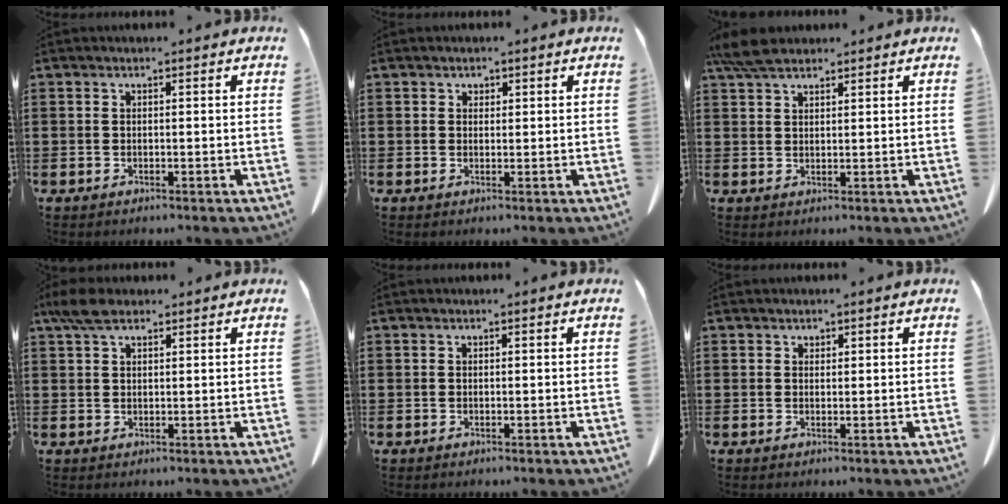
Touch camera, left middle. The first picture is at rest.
{"total": 0.9, "force": [0.7, 0.6, 0.1], "torque": [-0.004, -0.002, 0.015]}
{"total": 4.9, "force": [3.9, 1.4, 2.6], "torque": [-0.061, -0.003, 0.074]}
{"total": 4.2, "force": [2.7, 1.7, 2.7], "torque": [-0.061, 0.007, 0.051]}
{"total": 0.0}
{"total": 0.8, "force": [0.7, 0.4, 0.0], "torque": [-0.003, -0.002, 0.015]}